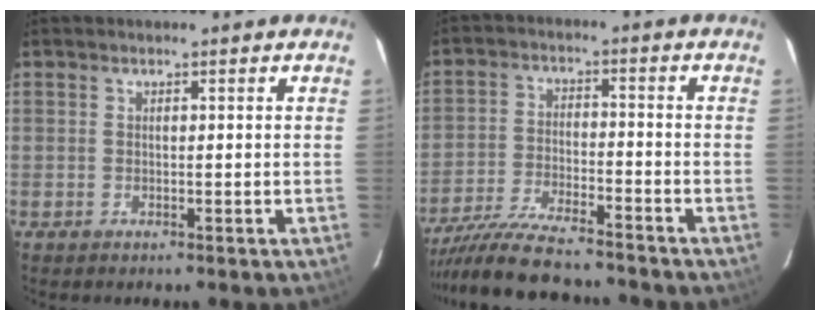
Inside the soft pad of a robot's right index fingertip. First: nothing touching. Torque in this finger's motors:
{"motor_torque": [1.17, -0.97, 0.39, 0.08]}